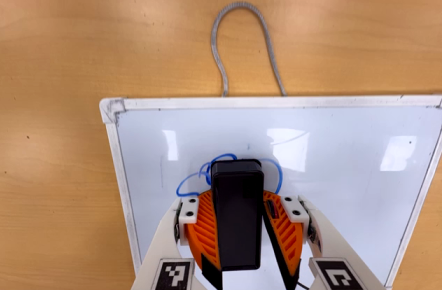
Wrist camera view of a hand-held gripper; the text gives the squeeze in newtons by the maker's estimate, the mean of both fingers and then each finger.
{"total": 12.8, "left": 14.6, "right": 10.9}